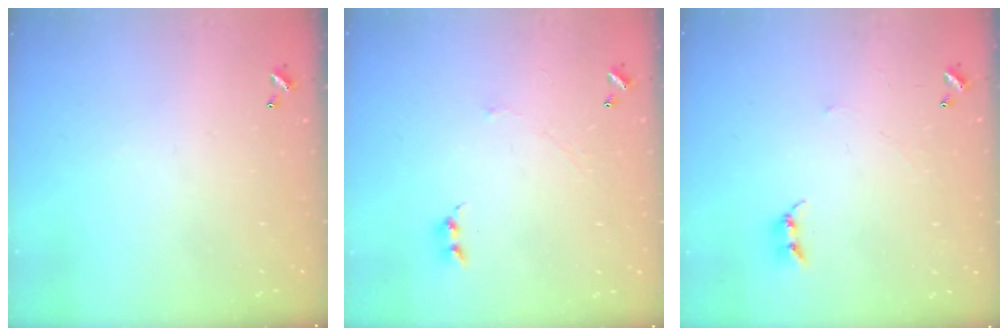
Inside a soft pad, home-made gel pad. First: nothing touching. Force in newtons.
{"total": 1.1, "press": 0.9, "slide": 0.6}
{"total": 2.4, "press": 2.4, "slide": 0.2}